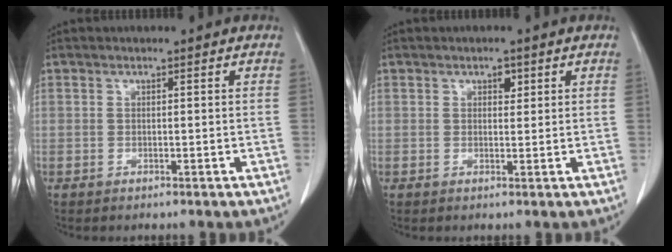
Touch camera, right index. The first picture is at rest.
{"total": 1.5, "force": [0.7, 0.8, 1.0], "torque": [-0.012, -0.002, 0.010]}